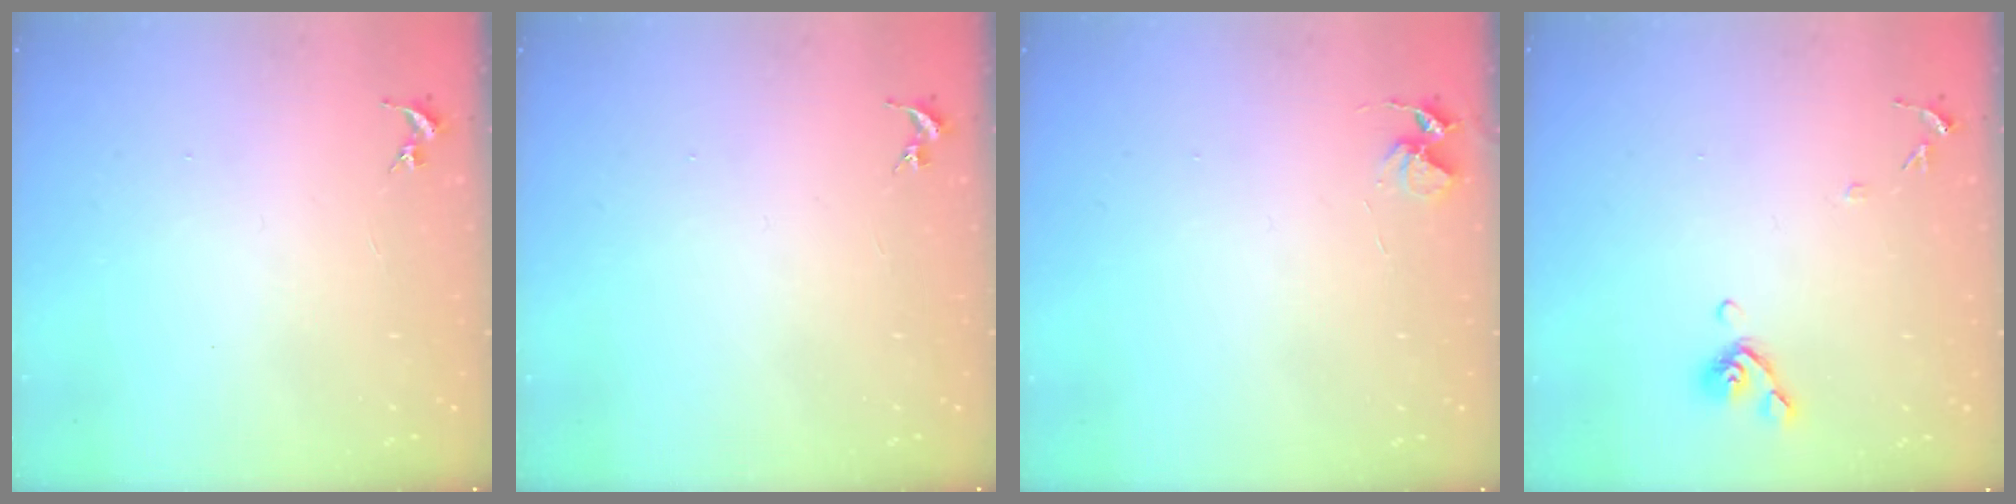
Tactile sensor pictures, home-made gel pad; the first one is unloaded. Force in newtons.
{"total": 0.0}
{"total": 5.1, "press": 5.0, "slide": 0.4}
{"total": 7.7, "press": 7.6, "slide": 1.4}